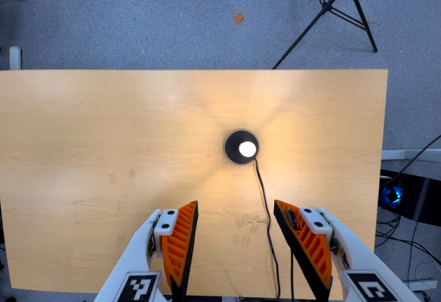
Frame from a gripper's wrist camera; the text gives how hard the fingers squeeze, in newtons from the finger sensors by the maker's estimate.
{"total": 0.0}